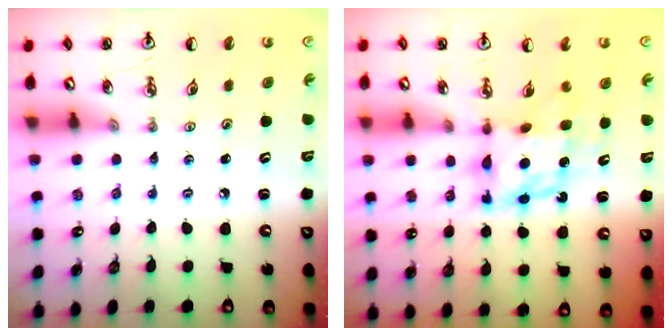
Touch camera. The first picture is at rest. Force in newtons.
{"total": 7.7, "press": 7.7, "slide": 0.7}